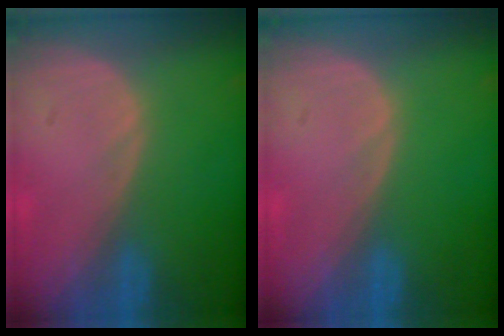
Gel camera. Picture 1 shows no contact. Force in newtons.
{"total": 0.0}